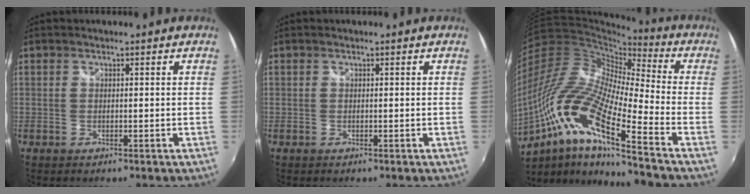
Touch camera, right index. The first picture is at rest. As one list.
[{"total": 0.0}, {"total": 21.9, "force": [-10.5, 3.6, 18.9], "torque": [-0.341, -0.035, -0.226]}]